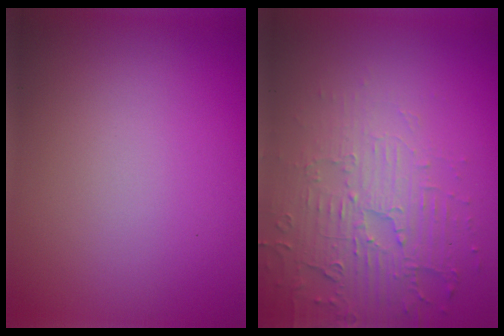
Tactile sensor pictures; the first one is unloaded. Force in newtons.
{"total": 5.5, "press": 3.6, "slide": 4.1}